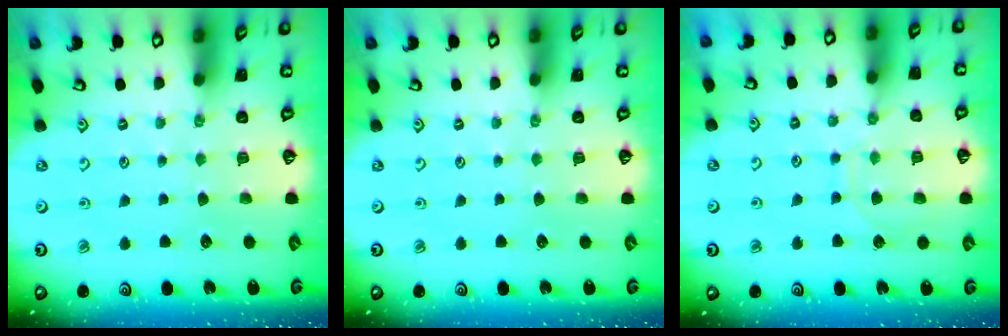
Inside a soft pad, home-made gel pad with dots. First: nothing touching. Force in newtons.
{"total": 0.0}
{"total": 8.1, "press": 8.1, "slide": 0.7}